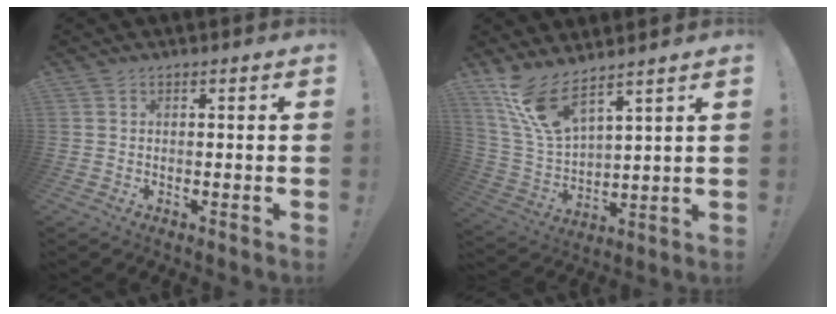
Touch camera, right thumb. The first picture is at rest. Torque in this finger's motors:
{"motor_torque": [1.29, 1.50, 0.34, 0.34, 0.19]}